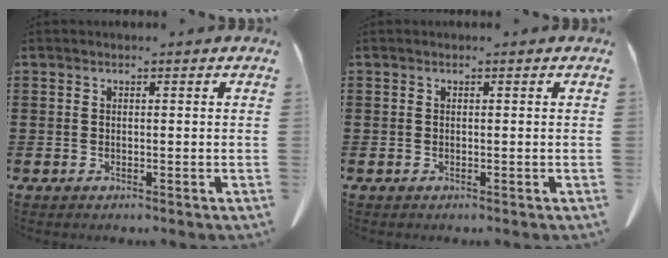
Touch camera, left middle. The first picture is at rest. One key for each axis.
{"total": 0.0}